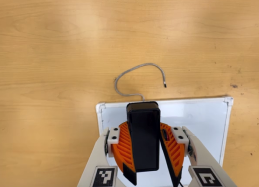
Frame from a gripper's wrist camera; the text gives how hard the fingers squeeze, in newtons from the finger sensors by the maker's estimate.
{"total": 9.9, "left": 10.1, "right": 9.7}